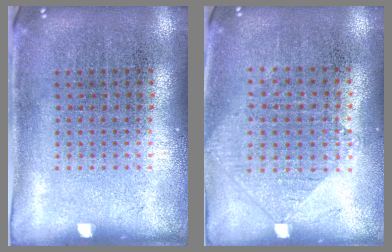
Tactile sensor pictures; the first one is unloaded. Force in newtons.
{"total": 1.0, "press": 0.9, "slide": 0.4}